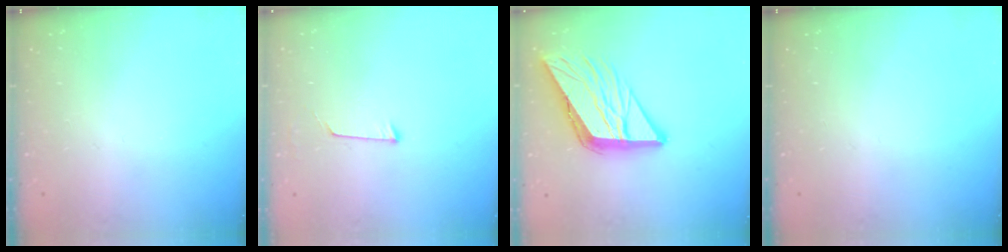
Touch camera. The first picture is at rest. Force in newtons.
{"total": 3.9, "press": 3.9, "slide": 0.4}
{"total": 15.9, "press": 15.9, "slide": 1.6}
{"total": 0.0}